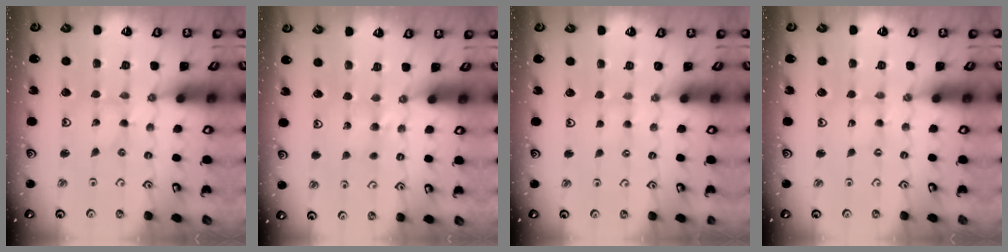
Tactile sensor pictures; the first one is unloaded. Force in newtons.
{"total": 4.6, "press": 4.5, "slide": 0.8}
{"total": 2.1, "press": 2.1, "slide": 0.4}
{"total": 0.0}